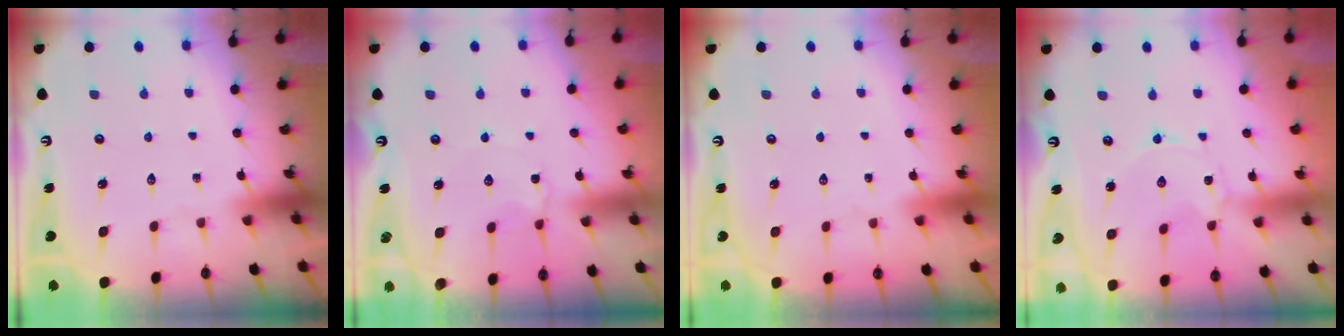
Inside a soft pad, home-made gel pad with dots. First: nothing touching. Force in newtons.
{"total": 2.5, "press": 2.5, "slide": 0.2}
{"total": 1.6, "press": 1.6, "slide": 0.1}
{"total": 0.0}